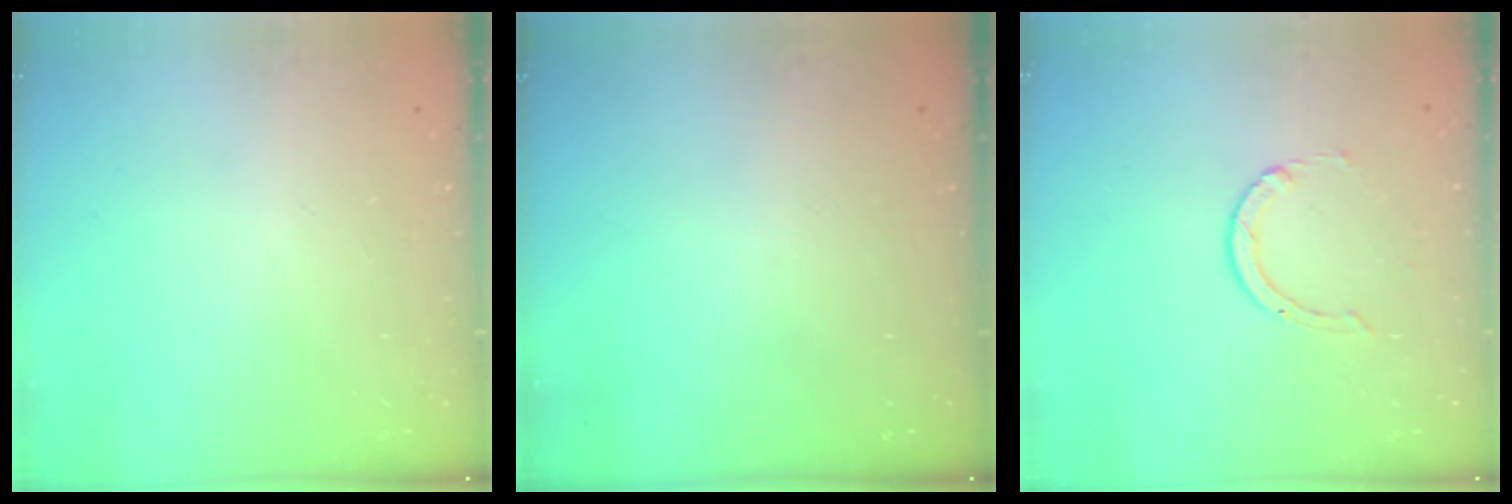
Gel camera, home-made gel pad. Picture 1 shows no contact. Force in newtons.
{"total": 0.0}
{"total": 2.0, "press": 2.0, "slide": 0.2}